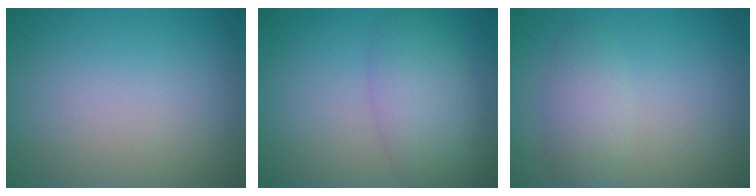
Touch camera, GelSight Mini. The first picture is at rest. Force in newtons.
{"total": 4.8, "press": 4.8, "slide": 0.2}
{"total": 2.4, "press": 2.4, "slide": 0.1}